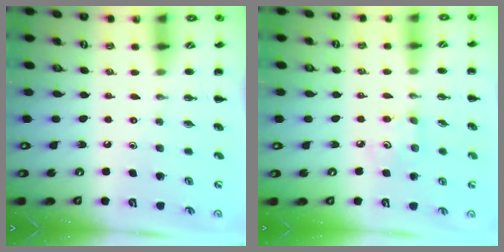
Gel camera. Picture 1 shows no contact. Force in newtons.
{"total": 4.6, "press": 4.5, "slide": 1.1}